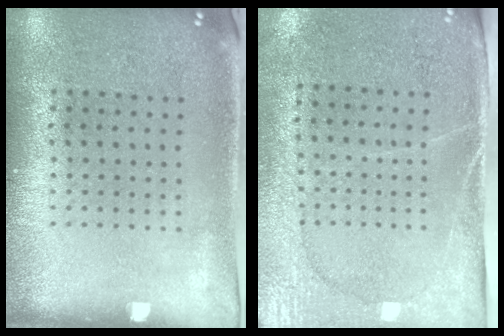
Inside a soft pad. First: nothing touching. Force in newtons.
{"total": 2.9, "press": 2.5, "slide": 1.4}